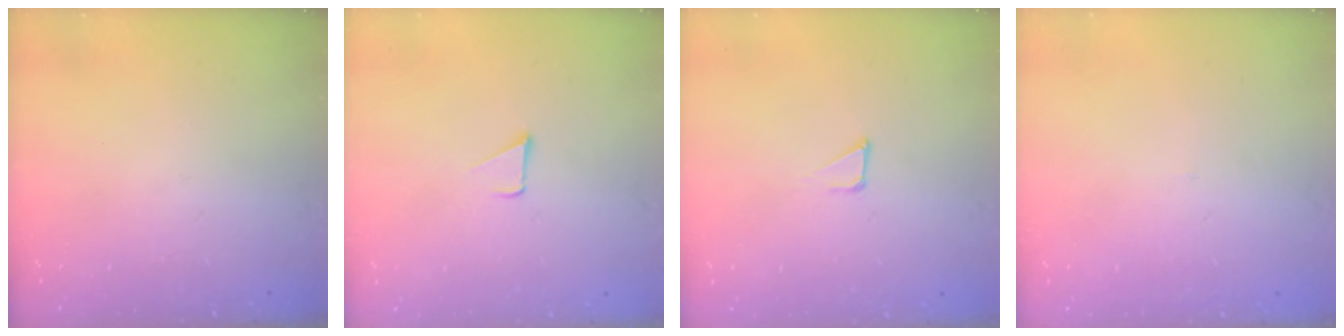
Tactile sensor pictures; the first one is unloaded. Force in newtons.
{"total": 1.5, "press": 1.5, "slide": 0.1}
{"total": 1.2, "press": 1.2, "slide": 0.0}
{"total": 1.5, "press": 1.5, "slide": 0.1}